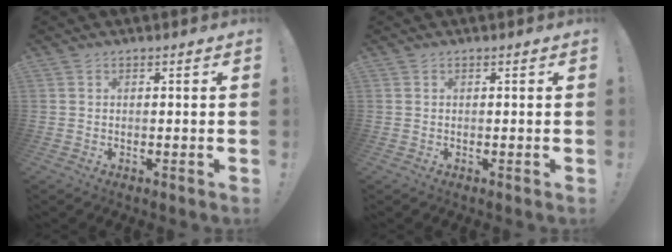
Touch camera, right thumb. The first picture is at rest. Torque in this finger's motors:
{"motor_torque": [0.00, 0.00, 0.00, 0.00, 0.00]}